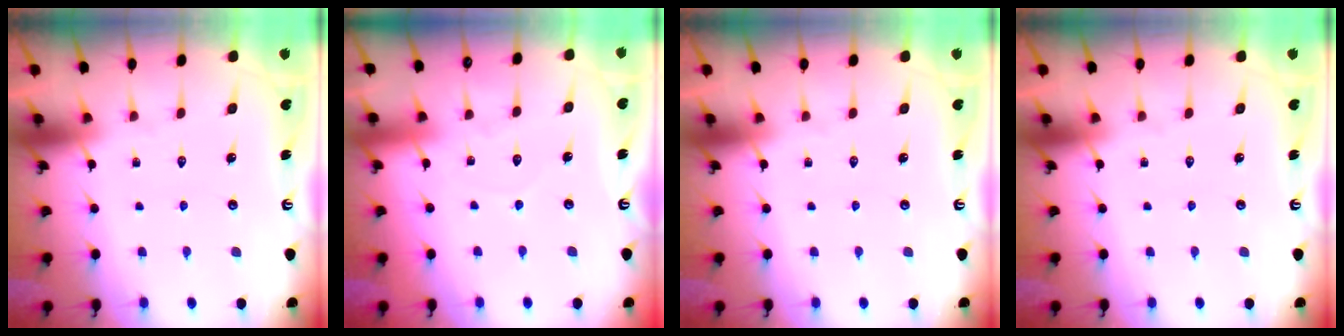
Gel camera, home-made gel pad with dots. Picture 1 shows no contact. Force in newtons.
{"total": 3.8, "press": 3.8, "slide": 0.3}
{"total": 0.0}
{"total": 0.0}